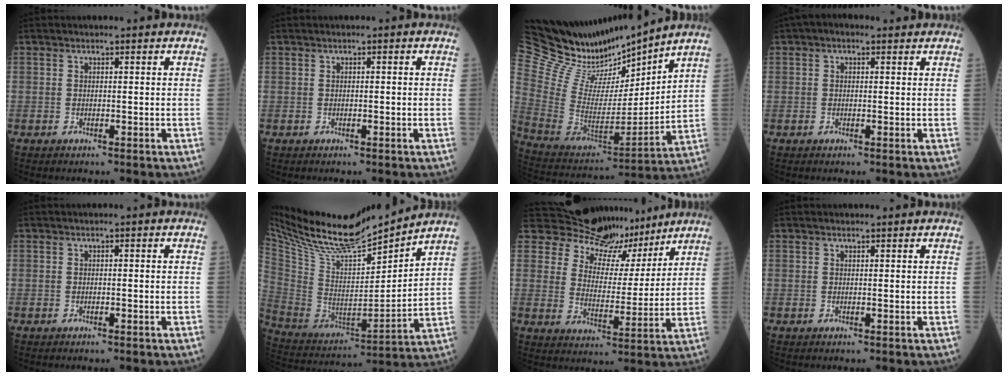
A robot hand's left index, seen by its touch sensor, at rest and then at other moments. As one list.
[{"total": 0.0}, {"total": 20.9, "force": [19.5, 3.2, 6.8], "torque": [-0.151, -0.027, 0.355]}, {"total": 2.7, "force": [1.6, 1.5, 1.5], "torque": [-0.029, 0.025, 0.021]}, {"total": 0.0}, {"total": 22.2, "force": [19.6, 3.0, 9.9], "torque": [-0.201, -0.009, 0.346]}, {"total": 13.5, "force": [12.2, 5.2, 2.4], "torque": [-0.041, -0.002, 0.177]}, {"total": 1.1, "force": [1.0, 0.1, 0.2], "torque": [-0.005, 0.005, 0.015]}]